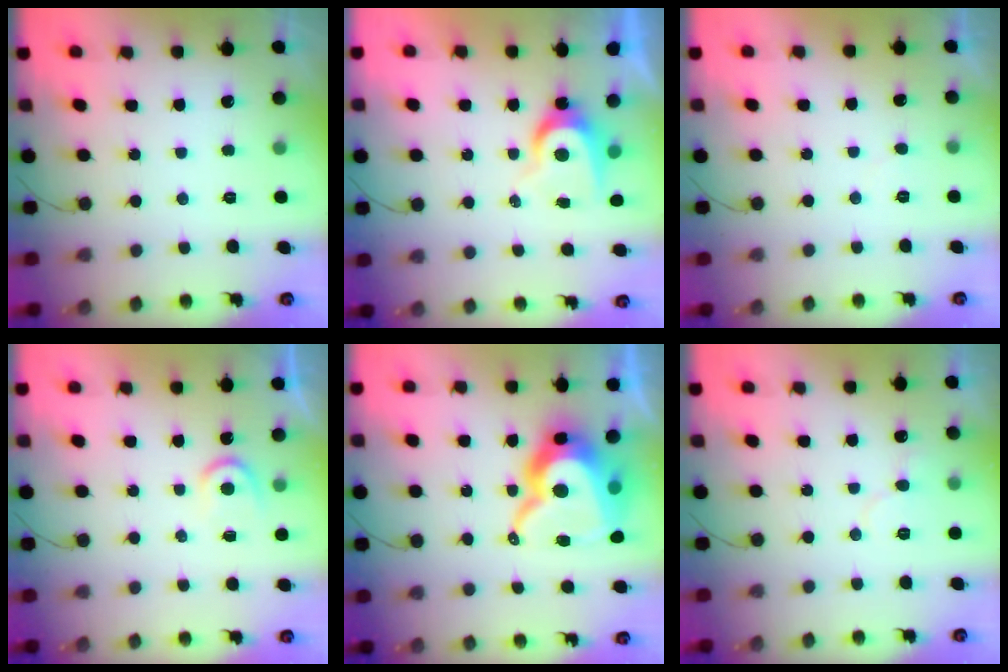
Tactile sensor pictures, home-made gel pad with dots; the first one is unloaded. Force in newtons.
{"total": 7.2, "press": 7.2, "slide": 0.5}
{"total": 2.3, "press": 2.3, "slide": 0.2}
{"total": 3.6, "press": 3.6, "slide": 0.4}
{"total": 19.4, "press": 19.4, "slide": 1.4}
{"total": 5.3, "press": 5.3, "slide": 0.5}